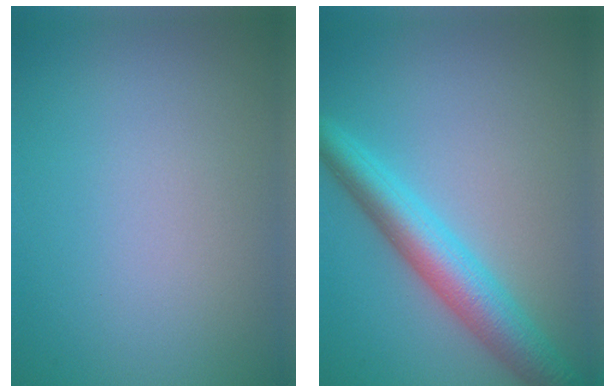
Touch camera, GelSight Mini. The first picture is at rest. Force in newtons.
{"total": 5.7, "press": 5.7, "slide": 0.2}